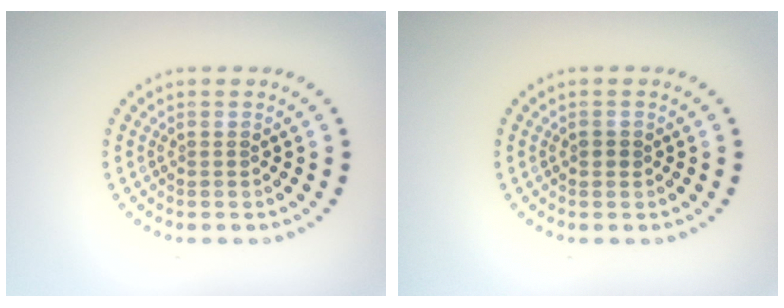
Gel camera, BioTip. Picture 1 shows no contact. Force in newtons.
{"total": 0.8, "press": 0.8, "slide": 0.1}